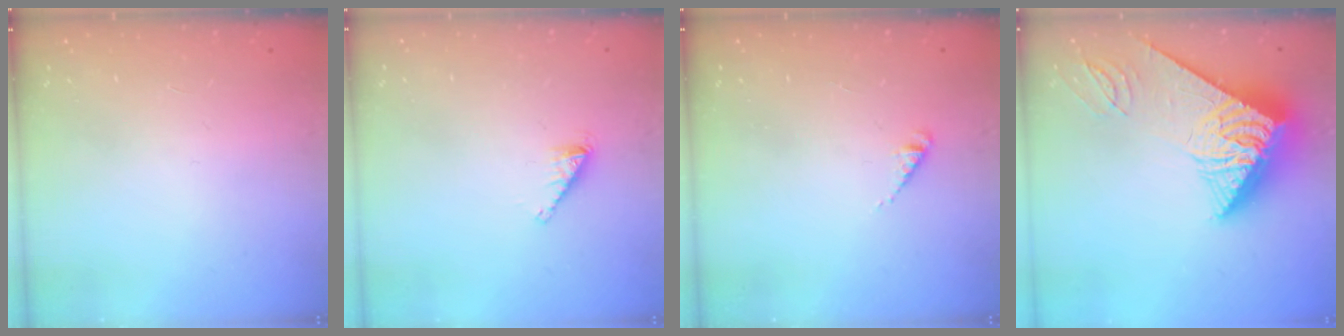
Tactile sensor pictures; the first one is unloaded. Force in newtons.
{"total": 1.8, "press": 1.8, "slide": 0.1}
{"total": 2.3, "press": 2.3, "slide": 0.4}
{"total": 11.1, "press": 10.9, "slide": 2.1}